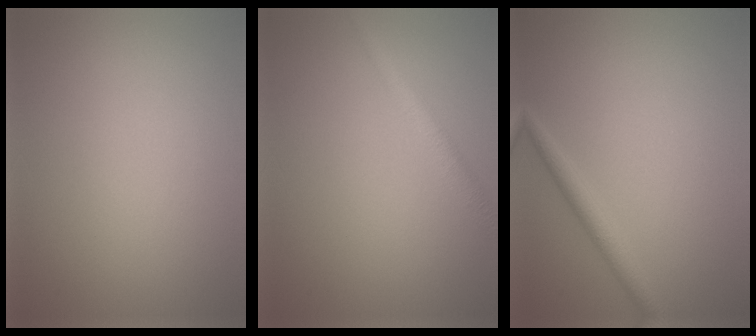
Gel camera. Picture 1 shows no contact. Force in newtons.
{"total": 2.4, "press": 2.4, "slide": 0.1}
{"total": 1.9, "press": 1.9, "slide": 0.1}